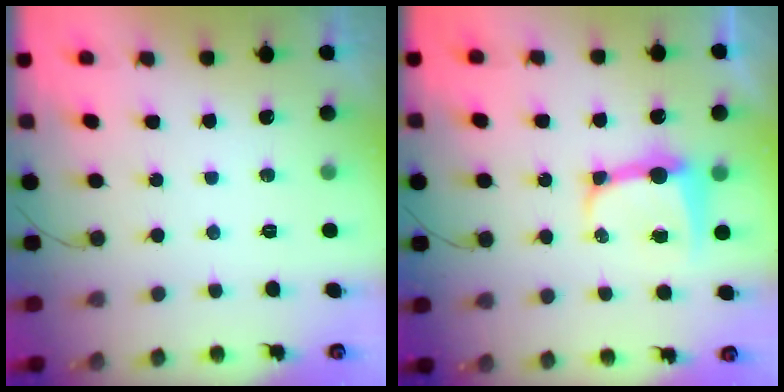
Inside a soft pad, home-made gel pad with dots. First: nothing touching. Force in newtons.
{"total": 8.7, "press": 8.7, "slide": 0.7}